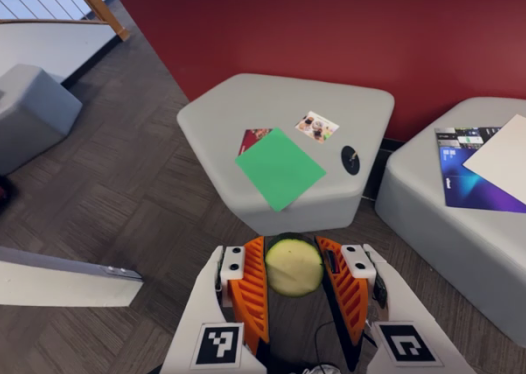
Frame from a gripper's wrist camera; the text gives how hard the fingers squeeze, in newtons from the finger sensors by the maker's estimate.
{"total": 12.0, "left": 12.1, "right": 12.0}